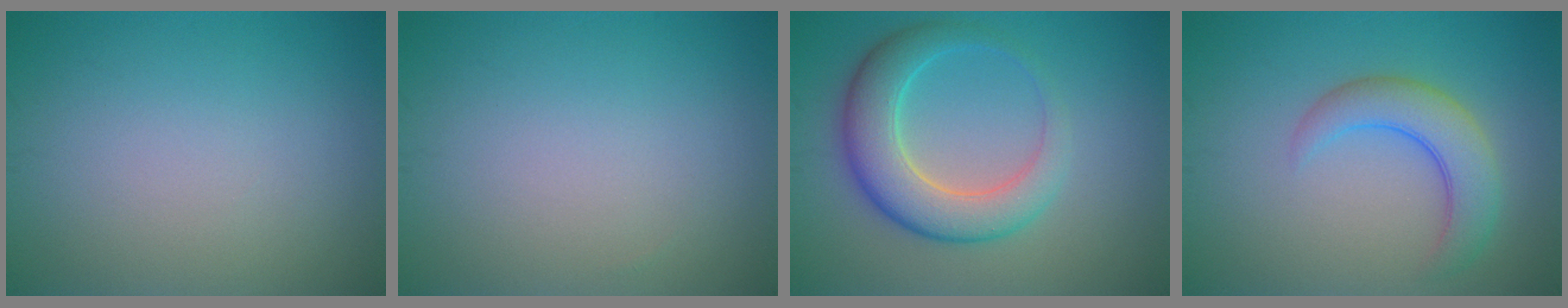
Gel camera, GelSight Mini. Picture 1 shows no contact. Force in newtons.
{"total": 0.0}
{"total": 6.1, "press": 6.1, "slide": 0.3}
{"total": 4.3, "press": 4.3, "slide": 0.3}